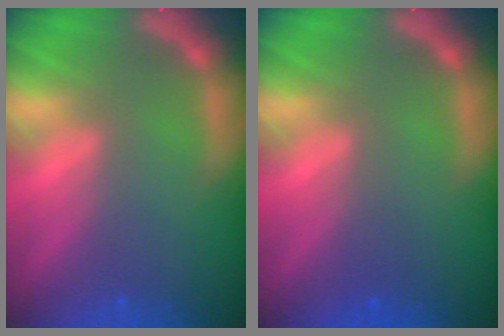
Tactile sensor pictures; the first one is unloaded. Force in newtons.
{"total": 1.0}